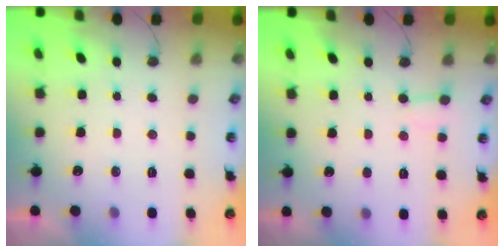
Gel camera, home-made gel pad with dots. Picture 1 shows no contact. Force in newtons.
{"total": 3.6, "press": 3.6, "slide": 0.8}